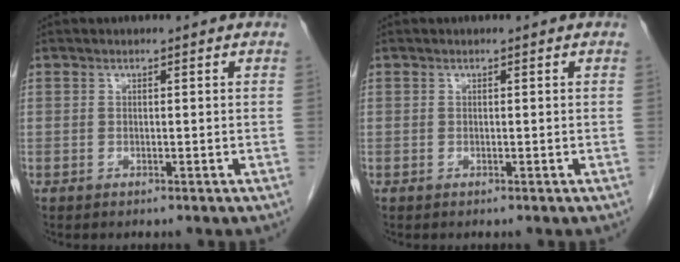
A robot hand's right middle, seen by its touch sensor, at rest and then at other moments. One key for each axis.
{"total": 0.0}